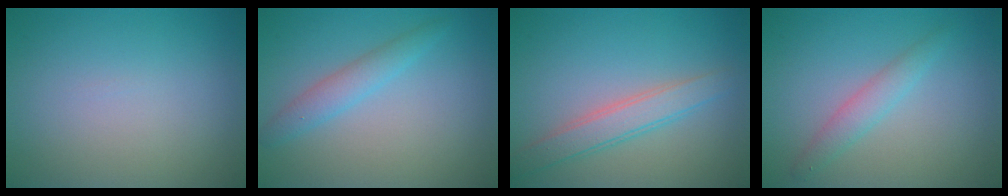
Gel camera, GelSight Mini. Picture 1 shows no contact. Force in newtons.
{"total": 2.2, "press": 2.2, "slide": 0.3}
{"total": 2.9, "press": 2.9, "slide": 0.1}
{"total": 2.0, "press": 2.0, "slide": 0.1}